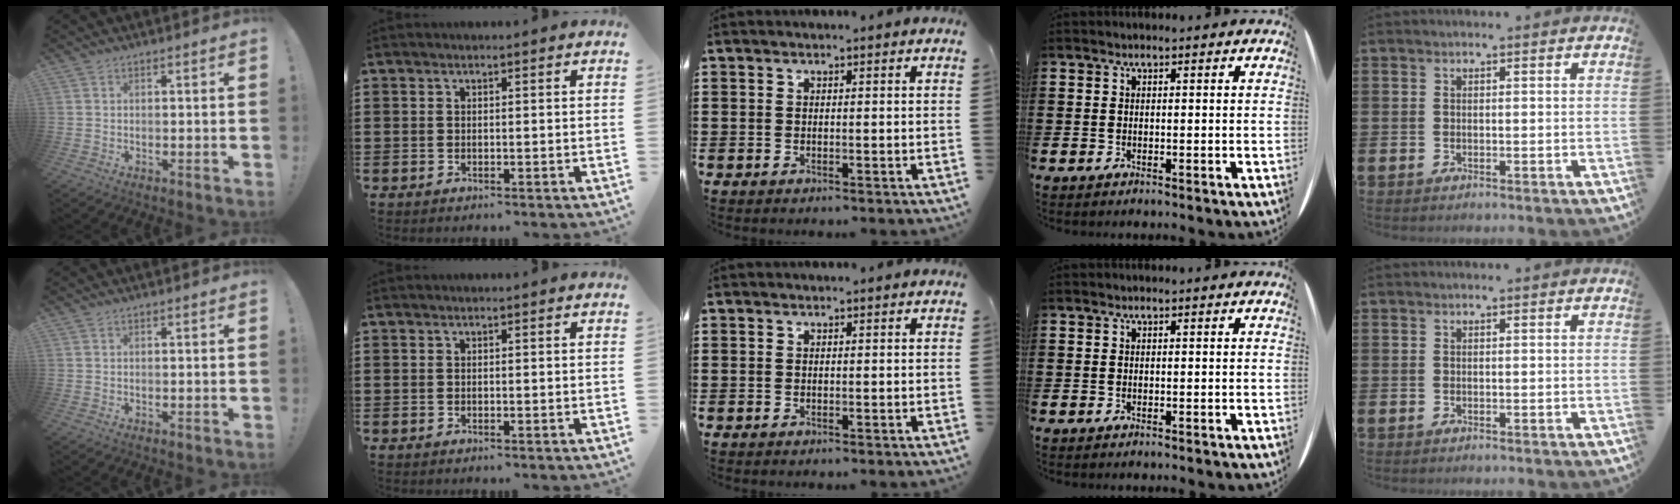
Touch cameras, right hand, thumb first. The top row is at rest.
{}